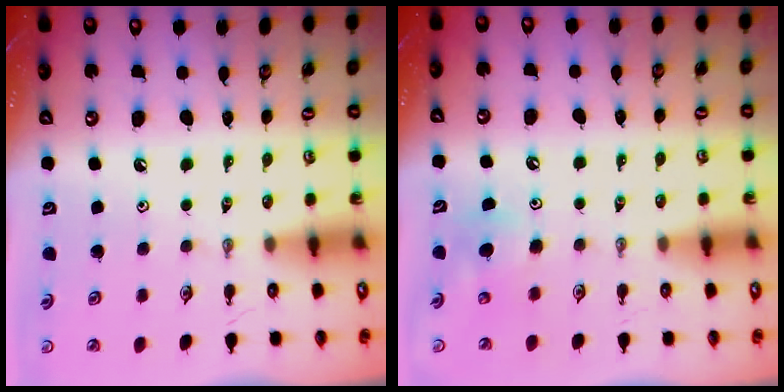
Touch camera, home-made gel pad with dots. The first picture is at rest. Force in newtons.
{"total": 5.6, "press": 5.5, "slide": 1.1}